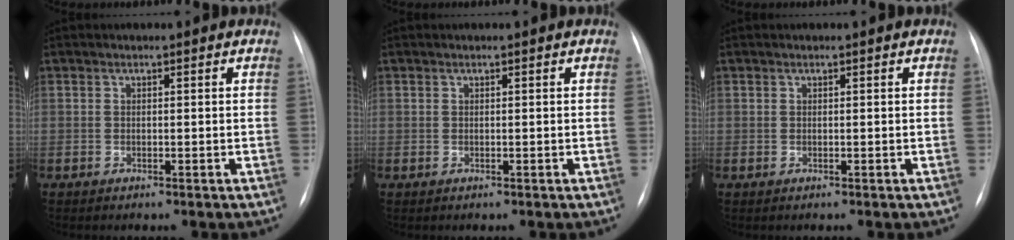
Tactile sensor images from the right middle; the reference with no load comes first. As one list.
[{"total": 0.0}, {"total": 0.0}]